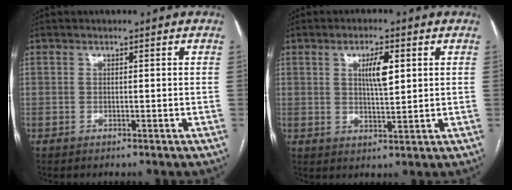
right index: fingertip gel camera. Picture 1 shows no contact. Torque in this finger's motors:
{"motor_torque": [0.28, 0.18, 0.21, 0.06]}